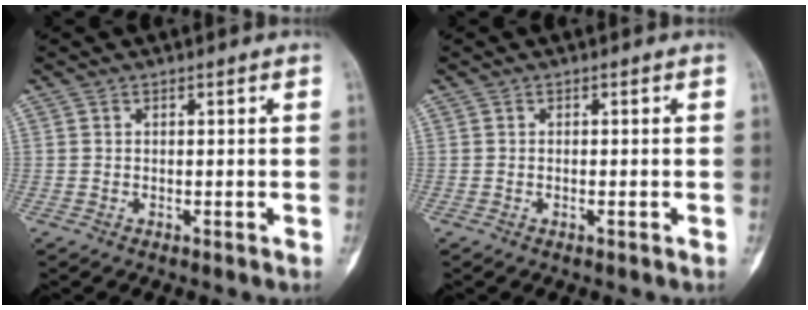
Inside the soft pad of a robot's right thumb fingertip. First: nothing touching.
{"total": 0.6, "force": [-0.2, 0.2, 0.5], "torque": [-0.014, 0.003, -0.001]}